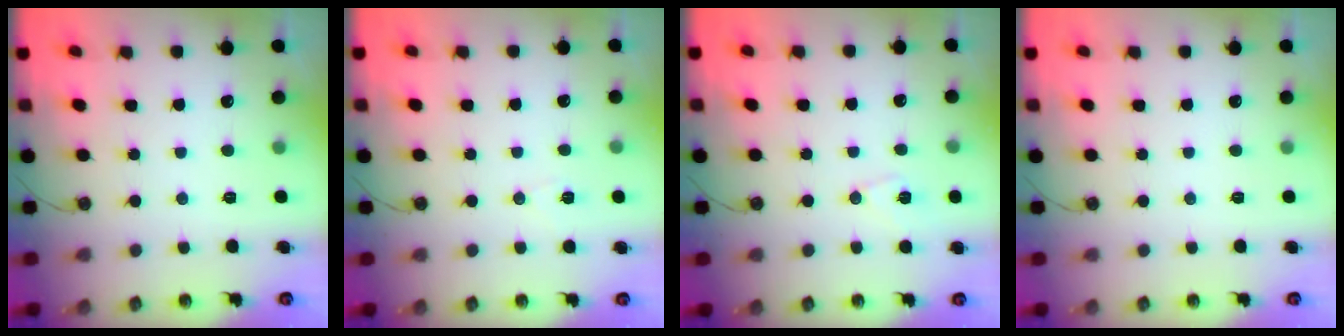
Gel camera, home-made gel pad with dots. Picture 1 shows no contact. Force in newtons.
{"total": 4.5, "press": 3.8, "slide": 2.3}
{"total": 6.8, "press": 6.7, "slide": 1.4}
{"total": 0.0}